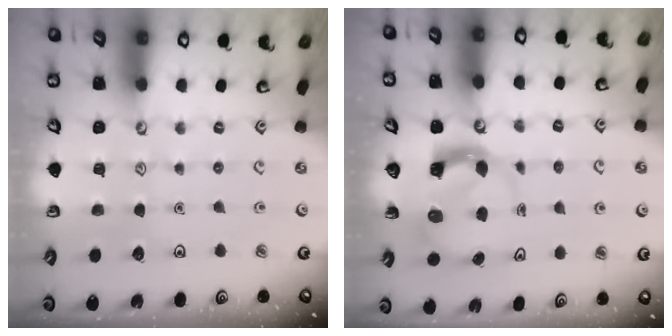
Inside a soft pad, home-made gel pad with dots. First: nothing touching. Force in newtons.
{"total": 3.8, "press": 3.7, "slide": 0.5}